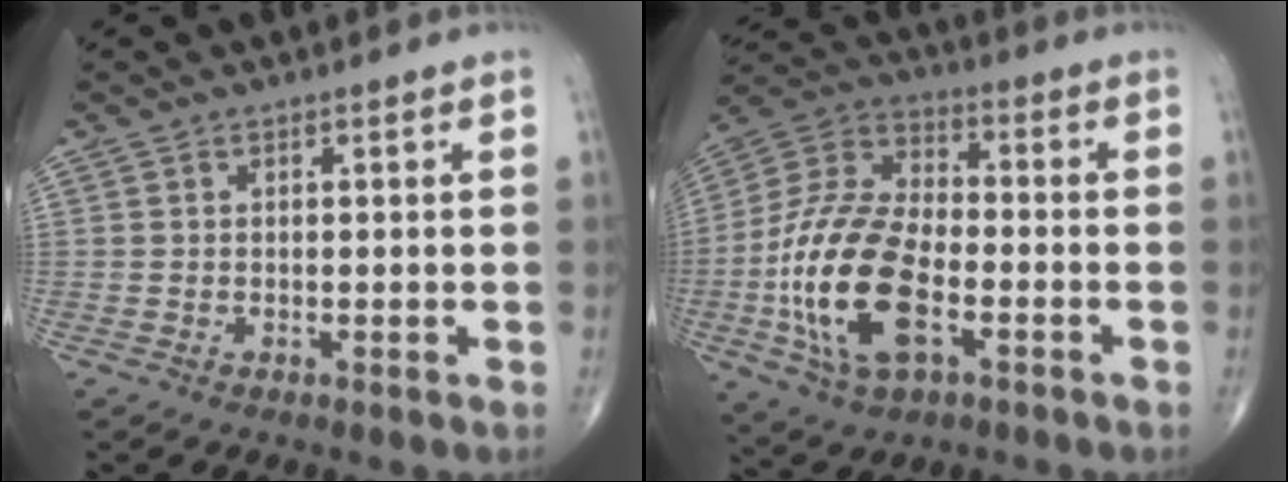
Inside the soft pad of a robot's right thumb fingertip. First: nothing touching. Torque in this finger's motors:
{"motor_torque": [1.24, 0.63, 2.15, -0.32, 0.64]}